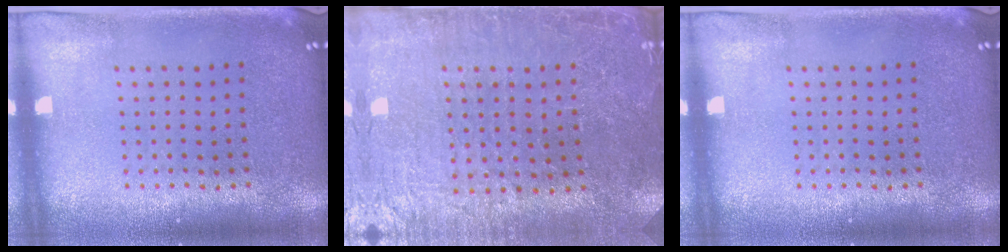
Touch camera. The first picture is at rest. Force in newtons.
{"total": 2.0, "press": 2.0, "slide": 0.3}
{"total": 0.0}